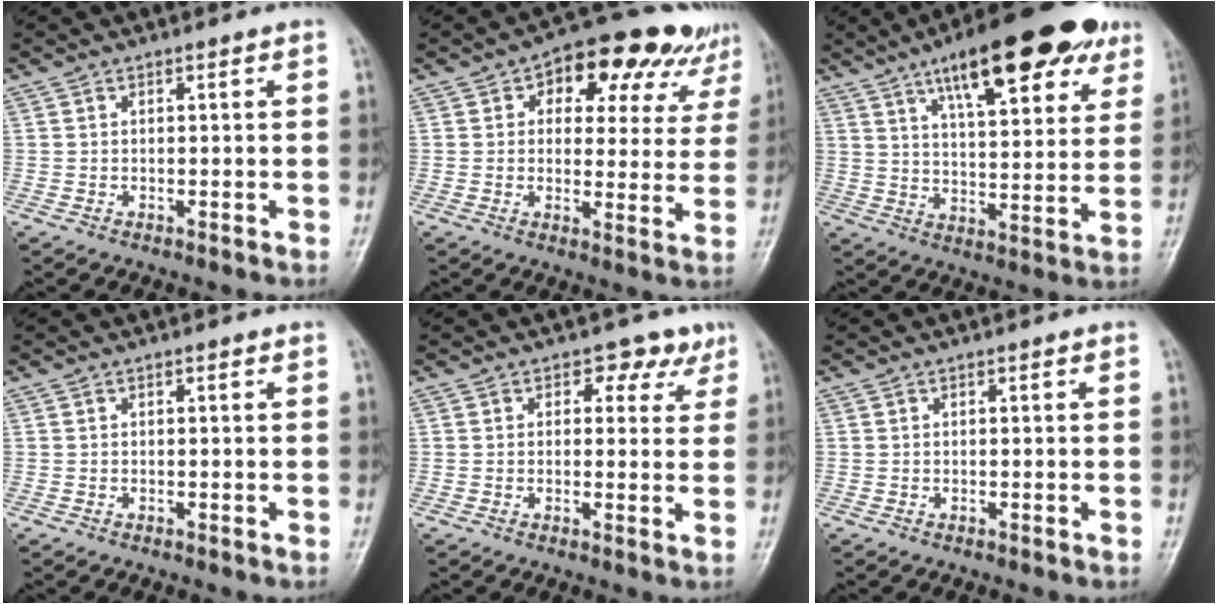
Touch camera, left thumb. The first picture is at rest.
{"total": 16.0, "force": [8.3, 9.3, 10.0], "torque": [-0.075, 0.000, 0.101]}
{"total": 21.5, "force": [12.2, 7.5, 16.0], "torque": [-0.200, -0.029, 0.180]}
{"total": 0.0}
{"total": 4.5, "force": [2.6, 3.3, 1.6], "torque": [0.016, -0.006, 0.025]}
{"total": 0.0}